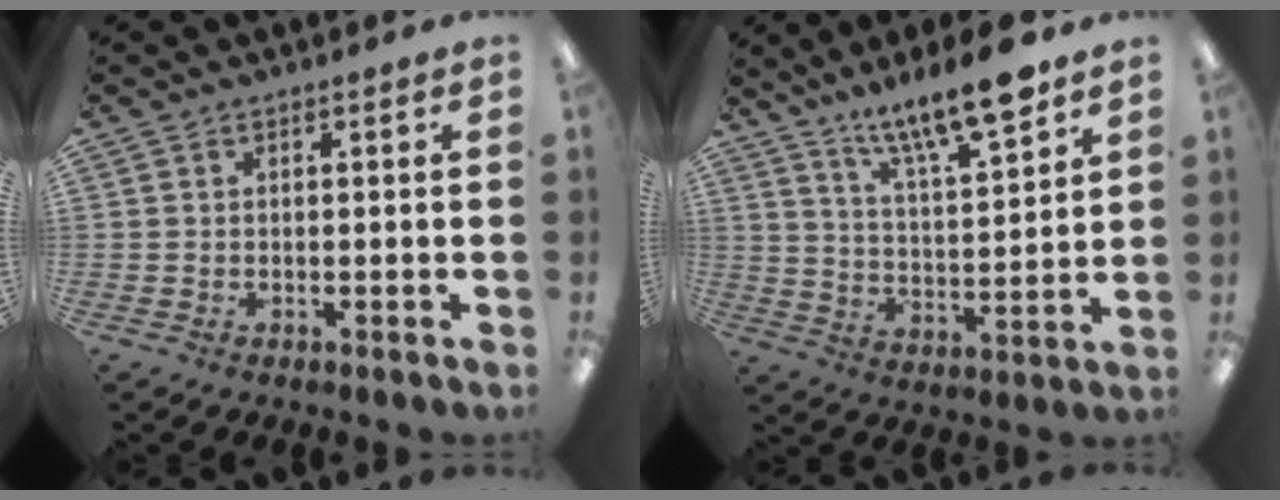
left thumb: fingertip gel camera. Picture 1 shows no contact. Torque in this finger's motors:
{"motor_torque": [0.40, 0.14, 1.15, -1.02, 0.16]}